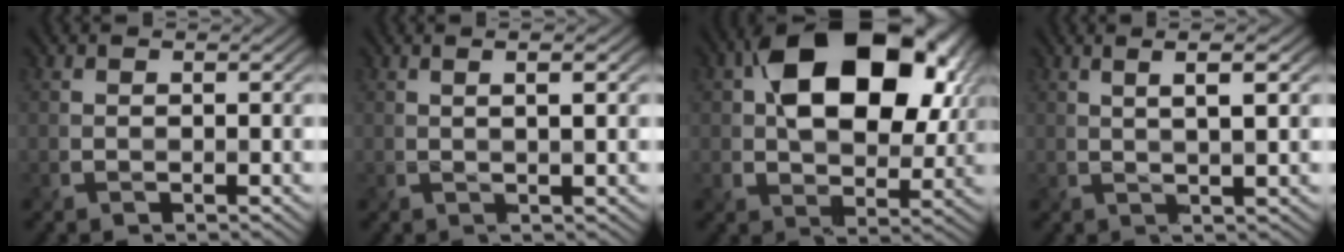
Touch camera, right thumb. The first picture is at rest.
{"total": 2.1, "force": [0.6, -0.1, 2.0], "torque": [-0.023, 0.001, 0.007]}
{"total": 16.2, "force": [4.8, 10.1, 11.7], "torque": [-0.185, 0.018, 0.076]}
{"total": 3.8, "force": [1.5, 0.2, 3.5], "torque": [-0.047, 0.003, 0.019]}